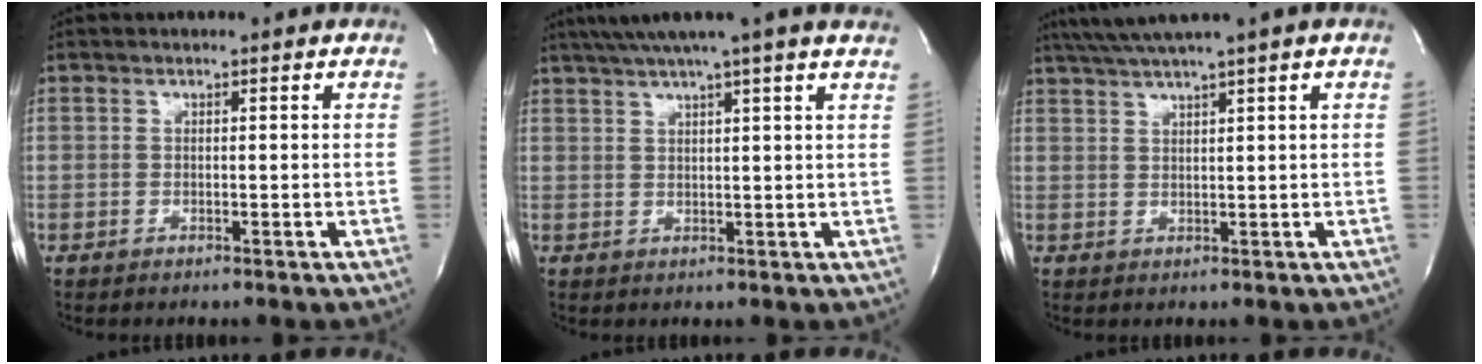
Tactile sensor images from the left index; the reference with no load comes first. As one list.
[{"total": 10.8, "force": [8.7, -1.0, 6.2], "torque": [-0.107, 0.030, 0.108]}, {"total": 6.1, "force": [4.6, -1.4, 3.8], "torque": [-0.068, 0.021, 0.083]}]